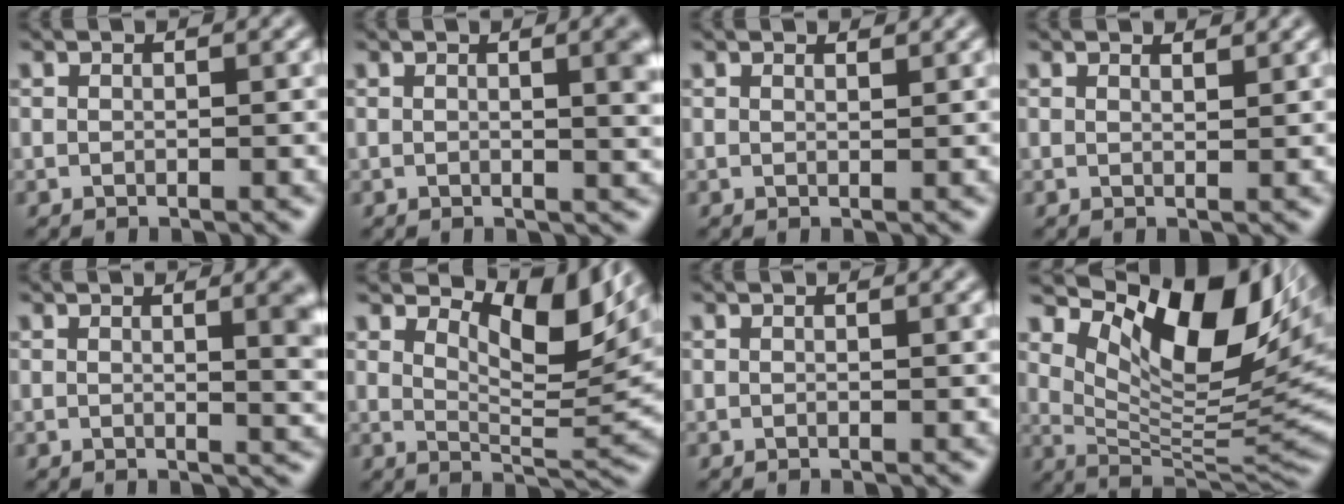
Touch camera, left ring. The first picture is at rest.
{"total": 5.7, "force": [1.5, 2.3, 5.0], "torque": [-0.024, 0.015, 0.016]}
{"total": 1.1, "force": [1.0, 0.2, 0.2], "torque": [-0.001, 0.003, 0.007]}
{"total": 1.5, "force": [1.4, 0.3, 0.4], "torque": [0.000, 0.006, 0.012]}
{"total": 5.8, "force": [1.7, 2.3, 5.1], "torque": [-0.018, 0.011, 0.025]}
{"total": 7.4, "force": [4.1, 2.7, 5.5], "torque": [-0.088, 0.002, 0.074]}
{"total": 0.7, "force": [0.4, 0.2, 0.5], "torque": [-0.005, 0.000, 0.000]}
{"total": 12.2, "force": [5.6, 5.4, 9.5], "torque": [-0.165, 0.001, 0.113]}